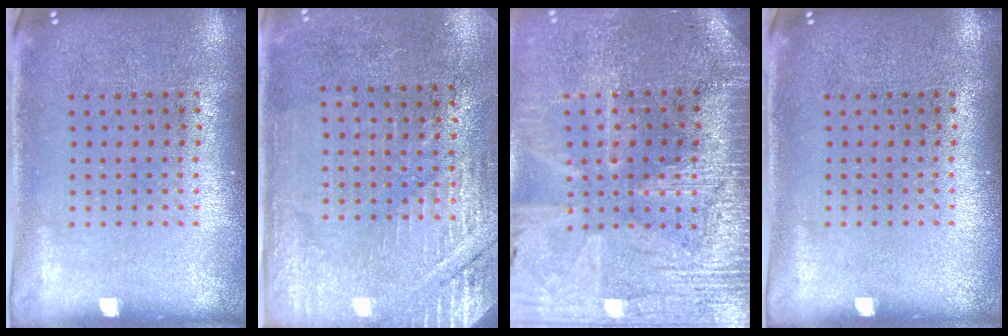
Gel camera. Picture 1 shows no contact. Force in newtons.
{"total": 2.8, "press": 2.7, "slide": 0.8}
{"total": 3.4, "press": 3.2, "slide": 1.2}
{"total": 0.0}